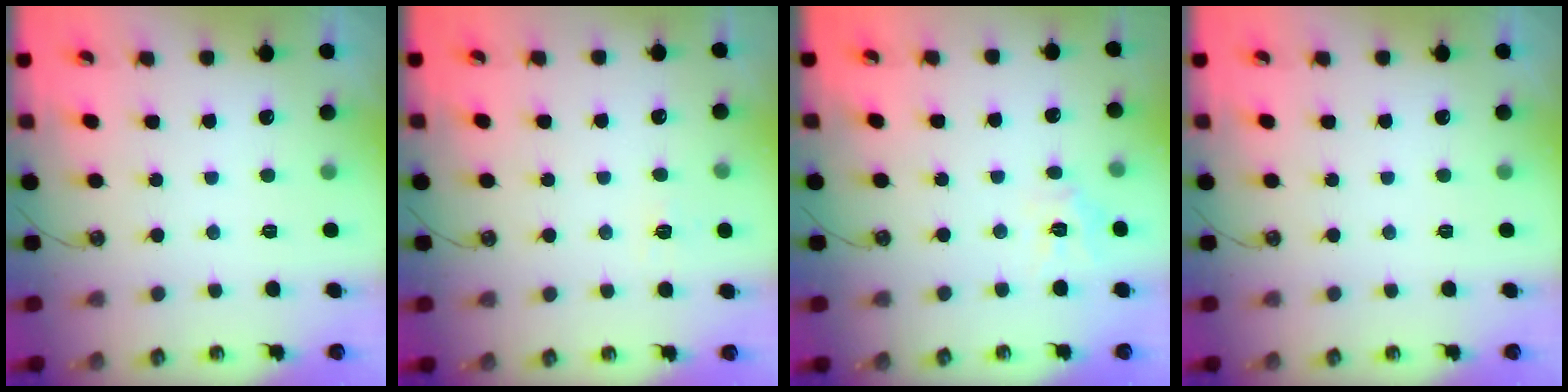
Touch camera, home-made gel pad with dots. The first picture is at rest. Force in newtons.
{"total": 4.6, "press": 4.6, "slide": 0.6}
{"total": 6.8, "press": 6.8, "slide": 0.5}
{"total": 0.0}